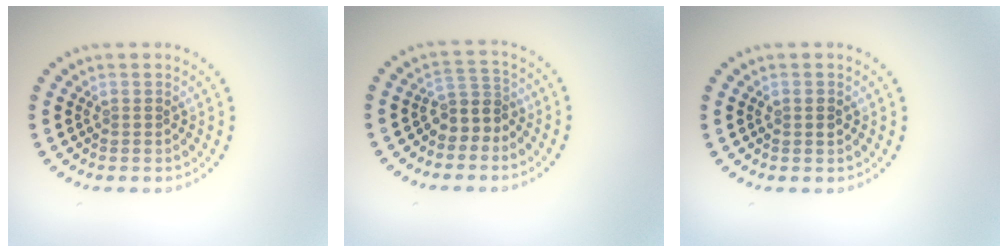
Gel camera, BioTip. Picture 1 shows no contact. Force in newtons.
{"total": 2.7, "press": 2.0, "slide": 1.7}
{"total": 1.2, "press": 1.2, "slide": 0.0}